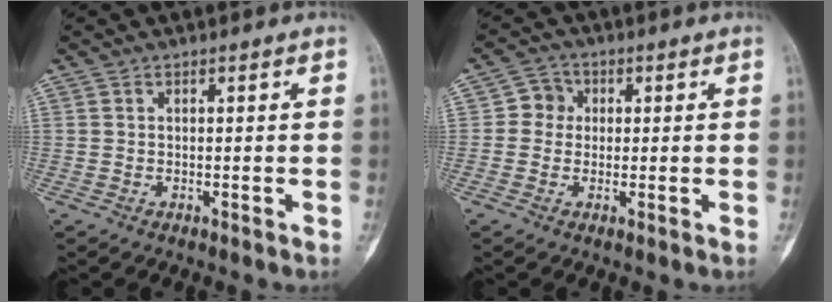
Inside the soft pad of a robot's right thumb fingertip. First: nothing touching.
{"total": 4.1, "force": [0.4, 3.9, 1.2], "torque": [0.013, 0.009, -0.005]}